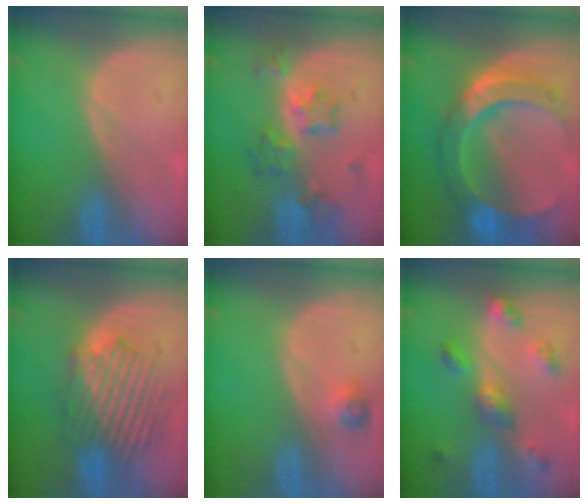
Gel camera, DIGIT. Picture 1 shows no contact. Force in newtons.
{"total": 7.3, "press": 6.5, "slide": 3.3}
{"total": 11.0, "press": 11.0, "slide": 1.0}
{"total": 8.7, "press": 8.6, "slide": 1.6}
{"total": 2.3, "press": 2.2, "slide": 0.7}
{"total": 6.1, "press": 5.7, "slide": 2.2}